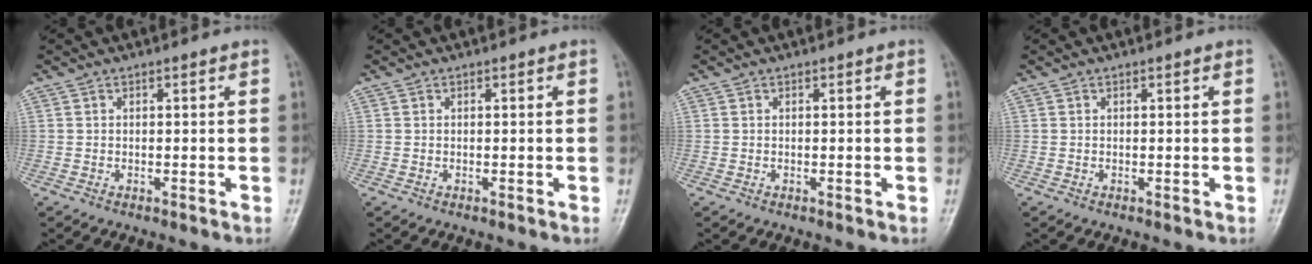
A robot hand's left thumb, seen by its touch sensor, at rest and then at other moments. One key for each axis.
{"total": 0.0}
{"total": 0.0}
{"total": 0.0}